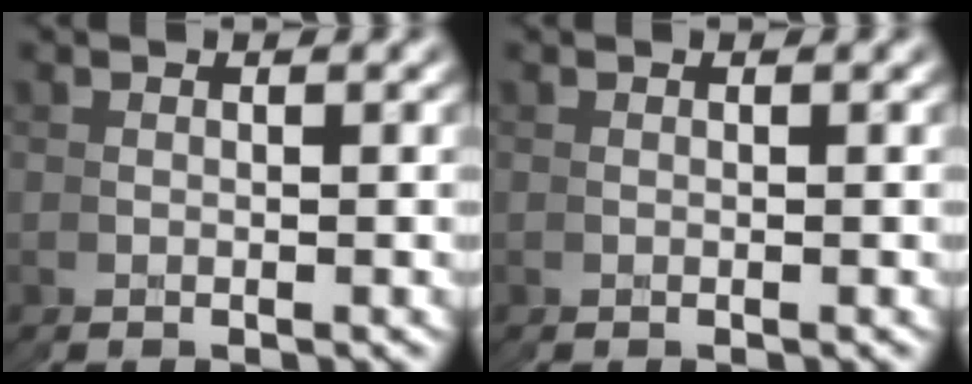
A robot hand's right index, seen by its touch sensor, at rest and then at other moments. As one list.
[{"total": 0.0}]